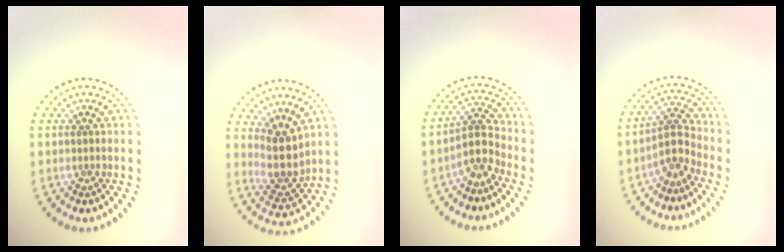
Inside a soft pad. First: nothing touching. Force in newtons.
{"total": 3.5, "press": 2.9, "slide": 2.0}
{"total": 3.1, "press": 2.3, "slide": 2.0}
{"total": 2.8, "press": 2.0, "slide": 1.9}